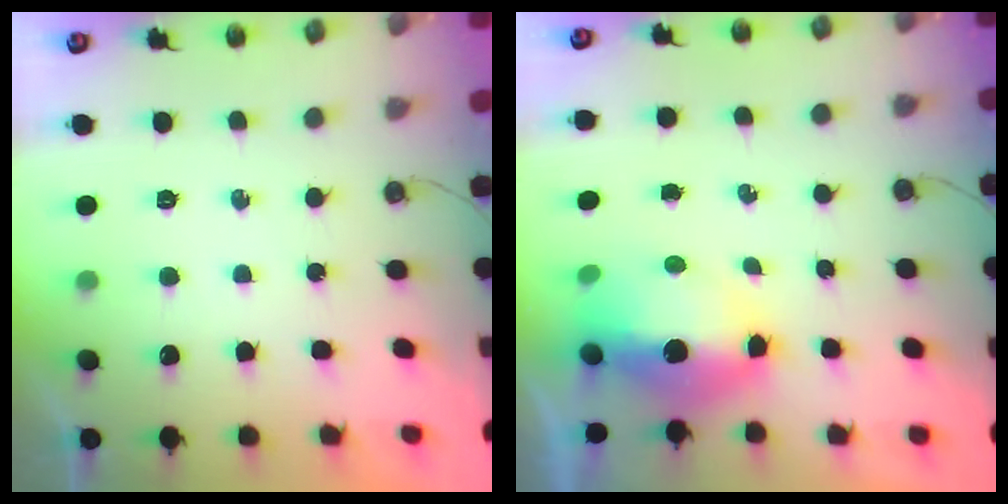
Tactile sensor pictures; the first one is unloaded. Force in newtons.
{"total": 9.5, "press": 9.5, "slide": 1.0}